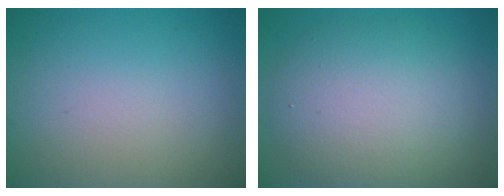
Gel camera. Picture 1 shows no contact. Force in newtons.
{"total": 7.5, "press": 7.5, "slide": 0.3}